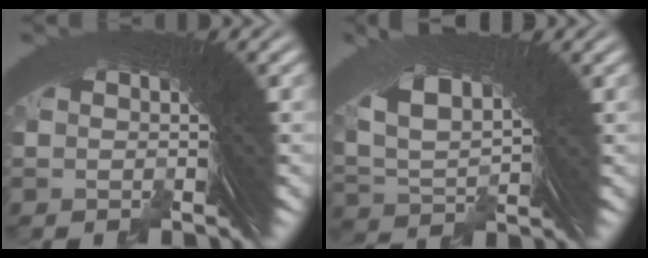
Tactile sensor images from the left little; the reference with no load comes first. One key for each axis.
{"total": 8.3, "fx": 4.1, "fy": 5.0, "fz": 5.3, "tx": -0.123, "ty": -0.005, "tz": 0.072}